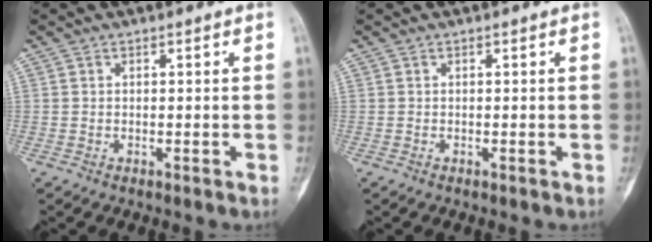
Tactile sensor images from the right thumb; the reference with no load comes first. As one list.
[{"total": 0.0}]